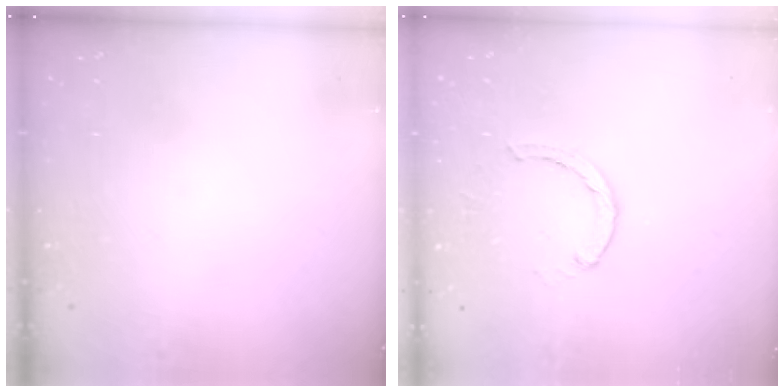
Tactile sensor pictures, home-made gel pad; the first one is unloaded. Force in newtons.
{"total": 2.0, "press": 2.0, "slide": 0.2}